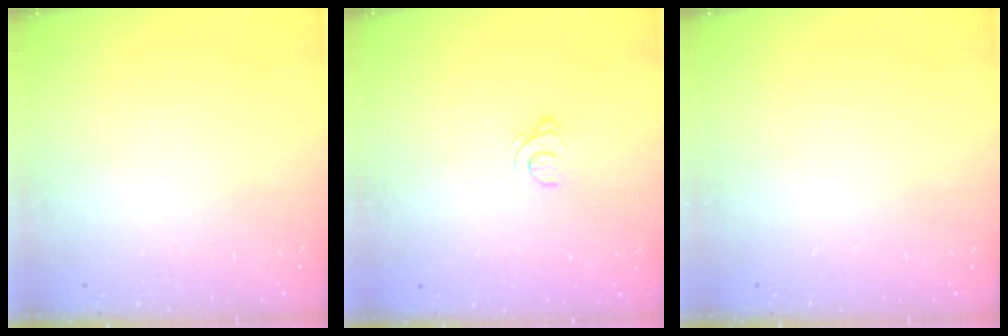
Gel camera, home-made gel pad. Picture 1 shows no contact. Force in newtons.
{"total": 2.2, "press": 2.2, "slide": 0.2}
{"total": 0.0}